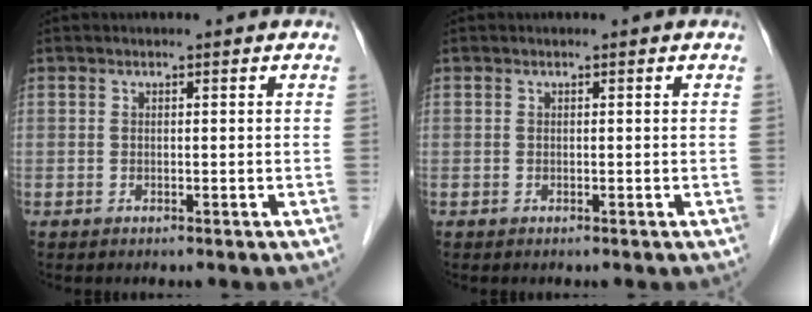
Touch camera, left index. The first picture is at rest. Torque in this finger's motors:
{"motor_torque": [0.00, 0.00, -0.01, 0.00]}